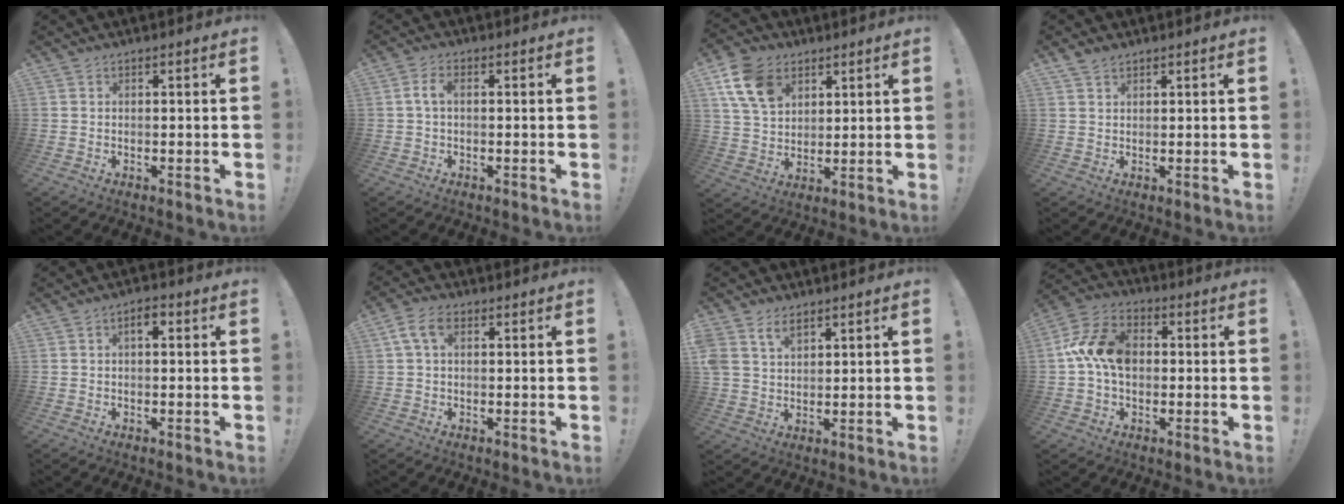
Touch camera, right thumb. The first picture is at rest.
{"total": 3.7, "force": [0.3, 1.8, 3.3], "torque": [-0.070, 0.010, 0.004]}
{"total": 13.7, "force": [6.6, 9.6, 7.1], "torque": [-0.127, -0.020, 0.130]}
{"total": 2.3, "force": [1.9, 1.0, 0.8], "torque": [-0.018, -0.010, 0.037]}
{"total": 2.9, "force": [0.5, 1.4, 2.5], "torque": [-0.036, 0.005, 0.003]}
{"total": 5.8, "force": [1.7, 3.4, 4.3], "torque": [-0.086, 0.006, 0.032]}
{"total": 6.2, "force": [3.9, 3.9, 2.9], "torque": [-0.055, -0.010, 0.077]}
{"total": 14.1, "force": [0.7, 10.0, 9.9], "torque": [-0.185, 0.016, 0.015]}